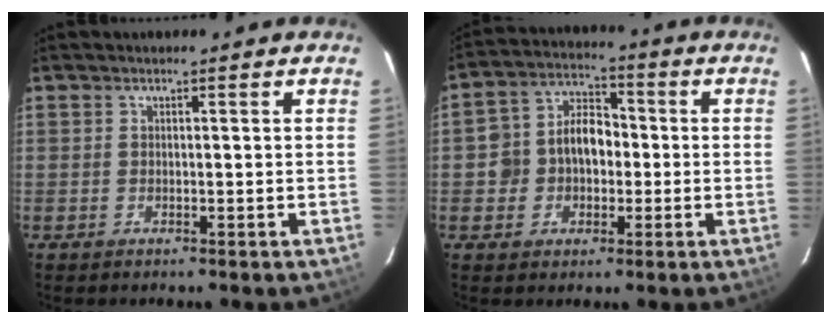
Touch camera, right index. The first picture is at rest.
{"total": 8.4, "force": [-1.0, 6.9, 4.6], "torque": [-0.089, 0.033, -0.015]}